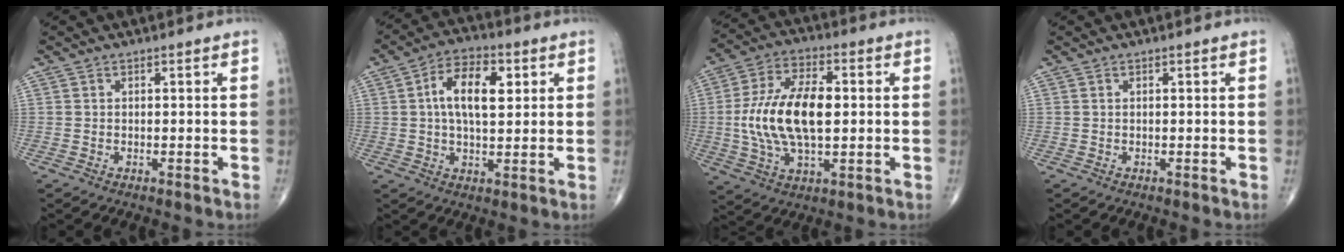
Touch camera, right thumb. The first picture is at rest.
{"total": 10.7, "force": [2.5, 5.4, 8.9], "torque": [-0.141, 0.008, 0.036]}
{"total": 16.5, "force": [0.2, 8.2, 14.4], "torque": [-0.281, 0.011, 0.003]}
{"total": 0.0}